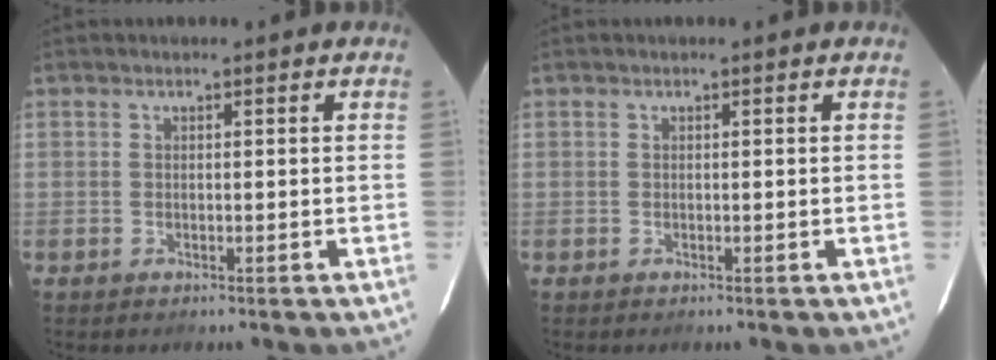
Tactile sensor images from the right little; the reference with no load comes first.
{"total": 0.0}